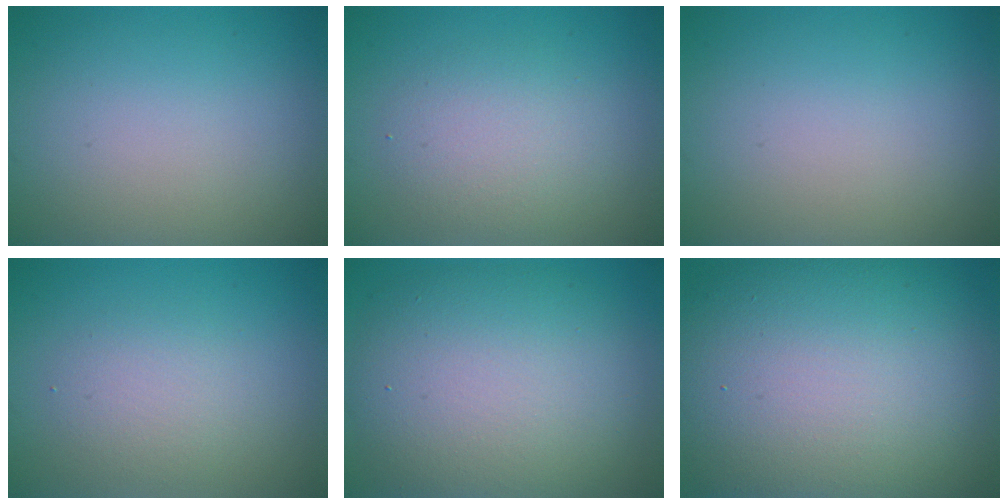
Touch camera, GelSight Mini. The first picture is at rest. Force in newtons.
{"total": 3.3, "press": 3.3, "slide": 0.2}
{"total": 0.0}
{"total": 2.5, "press": 2.5, "slide": 0.1}
{"total": 10.1, "press": 10.1, "slide": 0.6}
{"total": 16.5, "press": 16.5, "slide": 0.9}